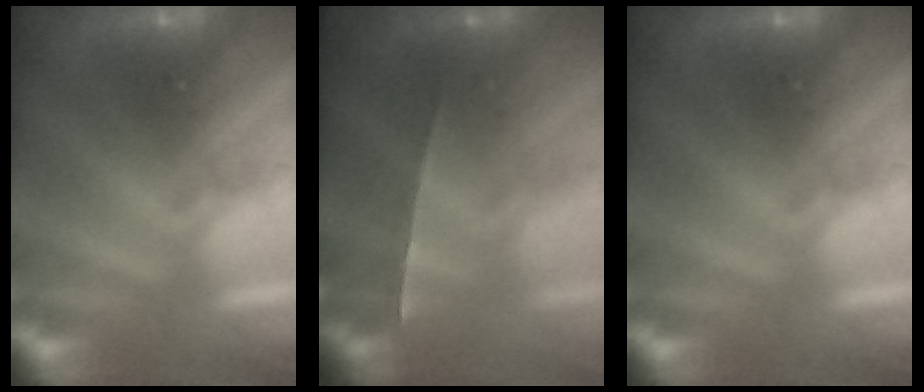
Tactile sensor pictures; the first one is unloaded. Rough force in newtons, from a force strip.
{"total": 1.4}
{"total": 0.0}